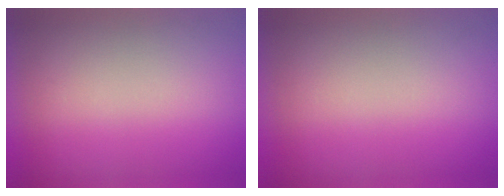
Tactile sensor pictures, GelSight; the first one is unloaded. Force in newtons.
{"total": 0.0}